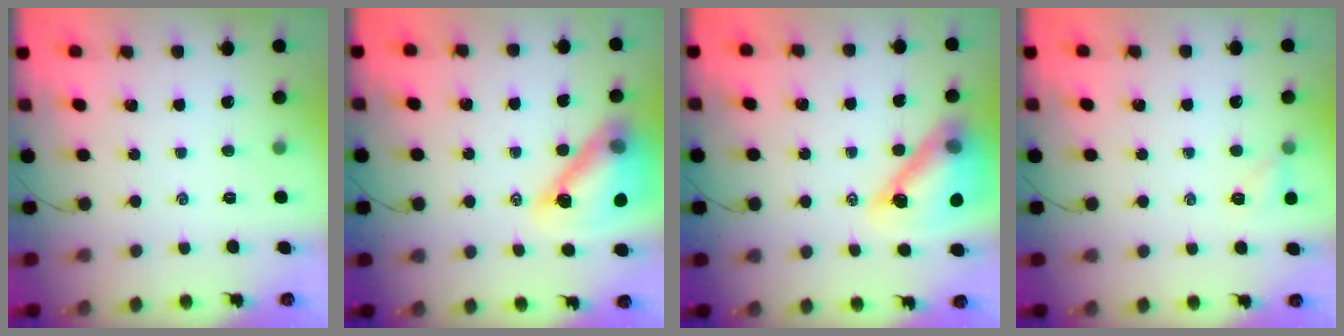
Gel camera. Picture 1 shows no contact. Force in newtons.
{"total": 15.5, "press": 14.9, "slide": 4.4}
{"total": 15.5, "press": 14.9, "slide": 4.4}
{"total": 4.2, "press": 4.0, "slide": 1.3}